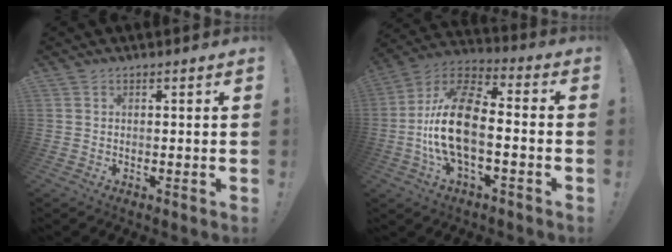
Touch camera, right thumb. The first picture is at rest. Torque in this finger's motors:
{"motor_torque": [2.24, 2.76, 0.37, -0.08, 0.24]}